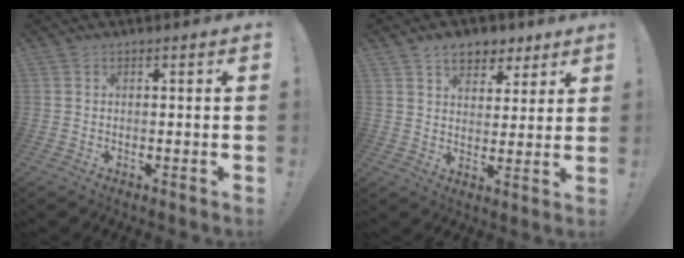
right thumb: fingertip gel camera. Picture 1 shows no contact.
{"total": 8.3, "force": [5.4, 5.5, 3.1], "torque": [-0.035, -0.030, 0.100]}